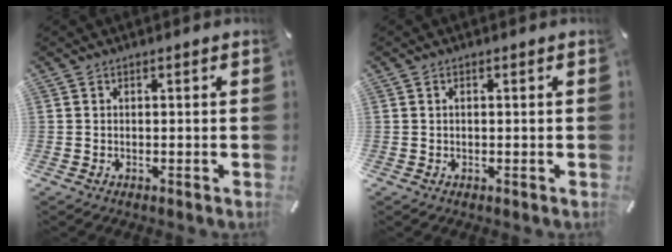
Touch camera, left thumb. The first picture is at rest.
{"total": 0.8, "force": [0.1, 0.4, 0.8], "torque": [-0.015, 0.001, 0.002]}